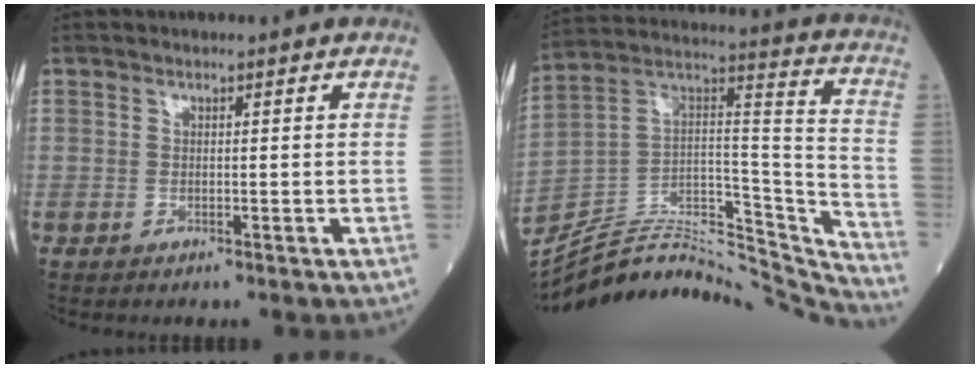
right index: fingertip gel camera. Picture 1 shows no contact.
{"total": 30.8, "force": [-29.4, 4.0, 8.5], "torque": [-0.121, 0.017, -0.440]}